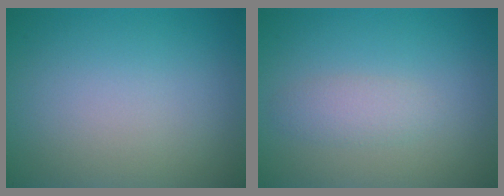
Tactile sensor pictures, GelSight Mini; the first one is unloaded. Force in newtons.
{"total": 1.6, "press": 1.6, "slide": 0.0}